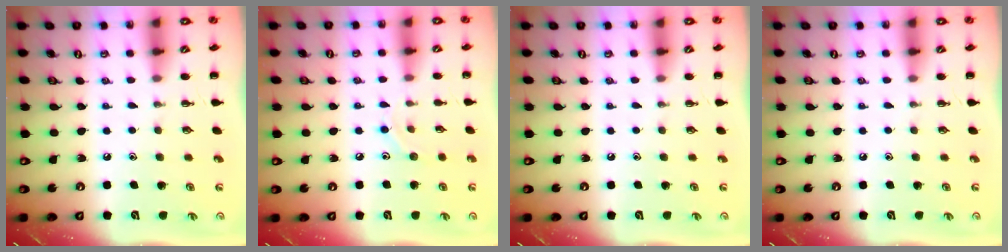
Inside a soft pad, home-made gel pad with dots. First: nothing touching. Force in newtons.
{"total": 6.3, "press": 6.0, "slide": 1.7}
{"total": 0.0}
{"total": 0.0}